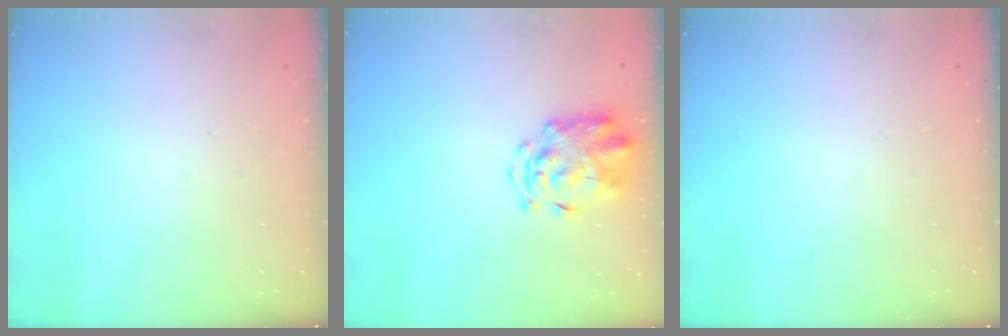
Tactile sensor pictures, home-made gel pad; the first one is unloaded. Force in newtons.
{"total": 3.3, "press": 3.2, "slide": 0.8}
{"total": 0.0}